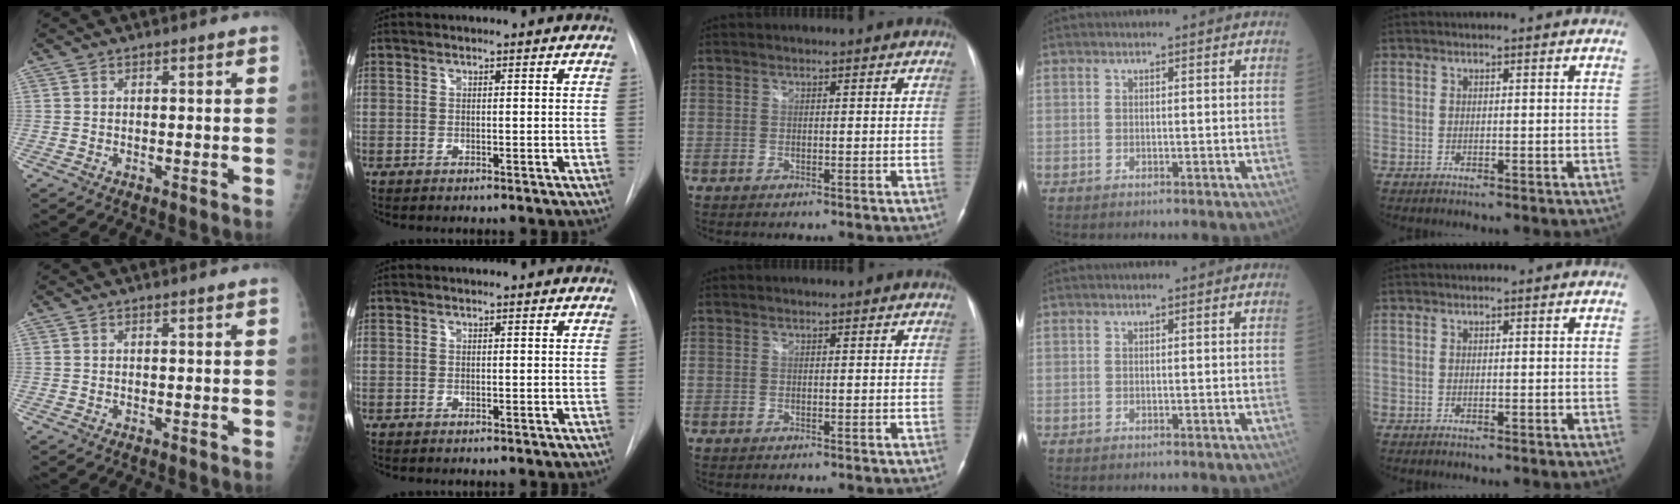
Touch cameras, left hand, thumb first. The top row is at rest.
{}